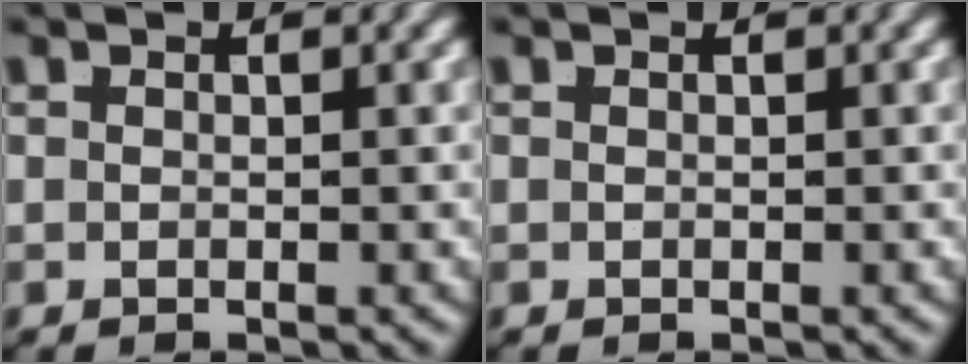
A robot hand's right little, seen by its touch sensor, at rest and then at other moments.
{"total": 0.0}